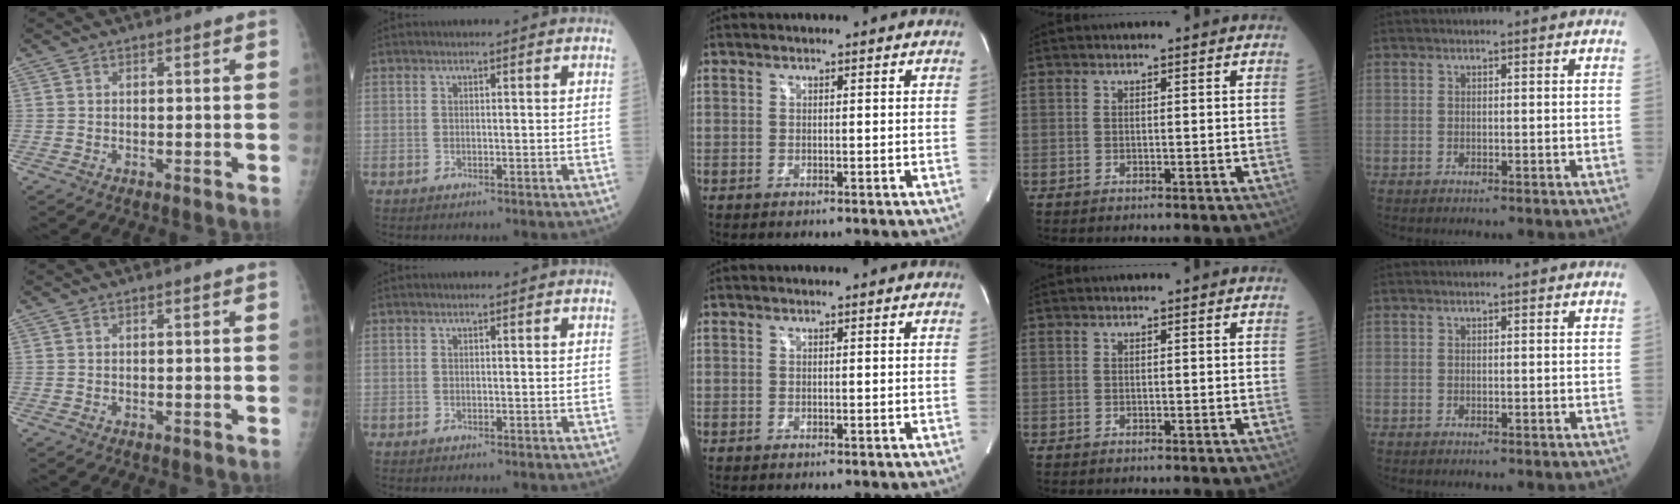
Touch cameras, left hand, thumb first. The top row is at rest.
{}